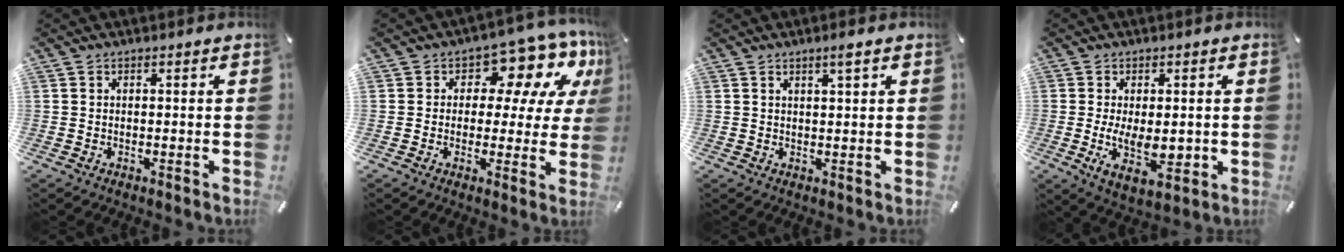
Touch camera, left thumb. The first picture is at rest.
{"total": 10.7, "force": [5.6, 6.6, 6.4], "torque": [-0.088, -0.039, 0.100]}
{"total": 2.4, "force": [1.5, 0.2, 1.9], "torque": [-0.040, 0.001, 0.024]}
{"total": 9.2, "force": [-0.7, 4.8, 7.8], "torque": [-0.138, -0.016, -0.011]}